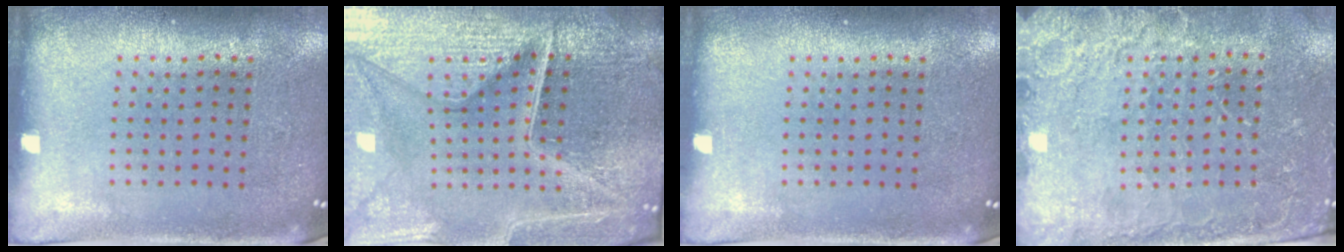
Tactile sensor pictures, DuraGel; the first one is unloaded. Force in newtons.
{"total": 6.3, "press": 5.7, "slide": 2.6}
{"total": 0.0}
{"total": 2.8, "press": 2.8, "slide": 0.2}